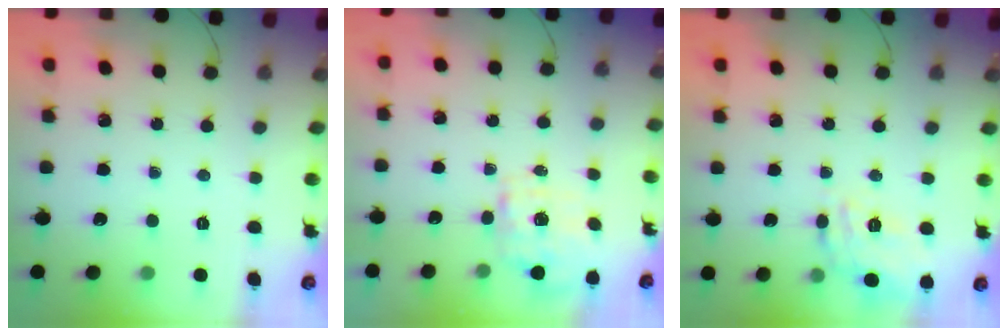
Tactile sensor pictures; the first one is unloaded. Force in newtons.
{"total": 1.7, "press": 1.6, "slide": 0.5}
{"total": 14.4, "press": 14.4, "slide": 0.6}